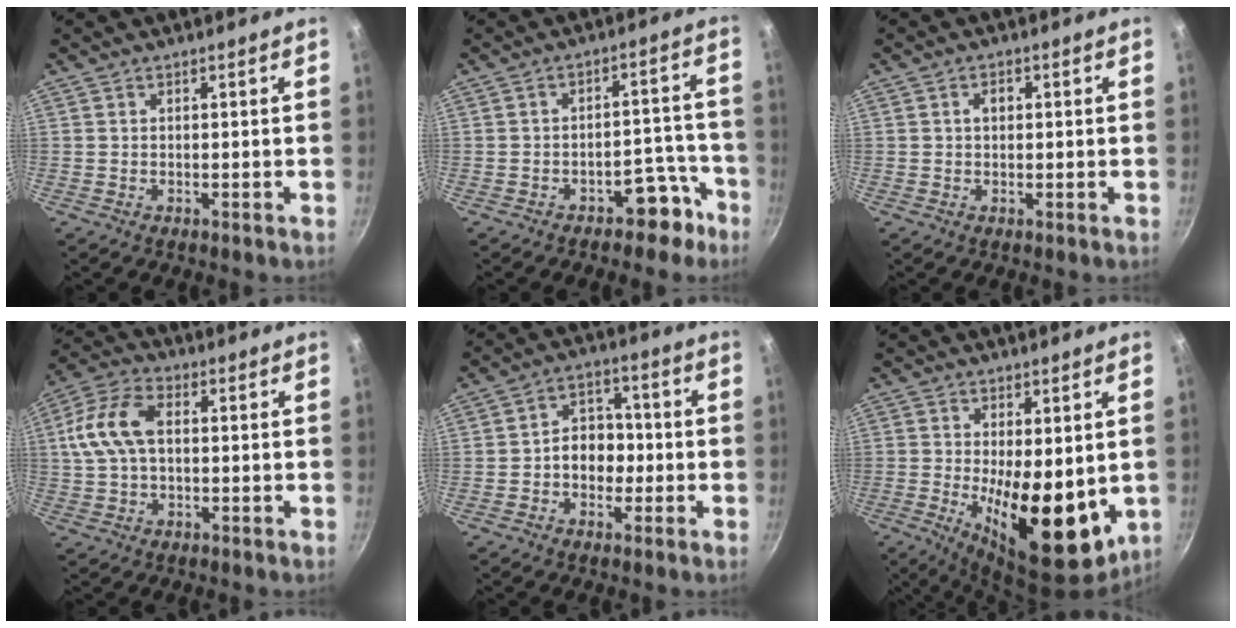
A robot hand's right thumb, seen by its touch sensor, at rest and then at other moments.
{"total": 7.3, "force": [-4.8, 3.9, 3.9], "torque": [-0.027, 0.061, -0.067]}
{"total": 2.0, "force": [0.4, 1.3, 1.4], "torque": [-0.019, 0.006, 0.004]}
{"total": 10.9, "force": [1.5, 6.6, 8.5], "torque": [-0.181, 0.028, 0.024]}
{"total": 7.8, "force": [-1.0, 6.0, 4.9], "torque": [-0.038, 0.026, -0.029]}
{"total": 17.4, "force": [-2.7, 7.4, 15.6], "torque": [-0.217, -0.035, -0.017]}